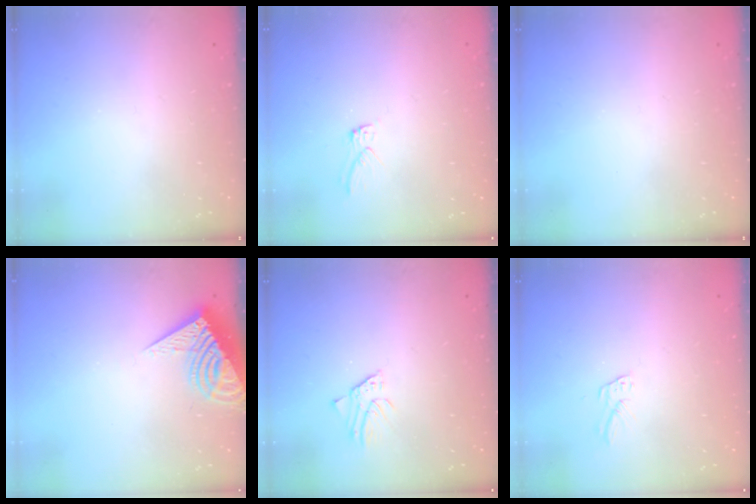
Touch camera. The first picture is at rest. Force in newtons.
{"total": 4.1, "press": 4.1, "slide": 0.4}
{"total": 0.0}
{"total": 13.2, "press": 13.1, "slide": 1.8}
{"total": 1.1, "press": 1.1, "slide": 0.0}
{"total": 5.6, "press": 5.6, "slide": 0.5}